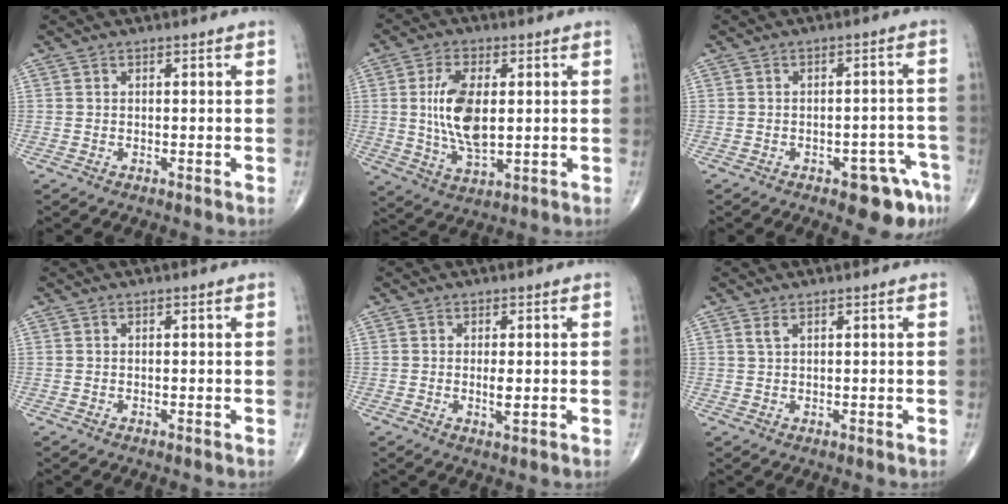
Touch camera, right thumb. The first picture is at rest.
{"total": 11.4, "force": [1.2, 5.5, 9.9], "torque": [-0.190, -0.011, 0.028]}
{"total": 7.8, "force": [-4.5, 3.1, 5.5], "torque": [-0.042, 0.032, -0.051]}
{"total": 0.0}
{"total": 2.2, "force": [-0.1, 0.5, 2.1], "torque": [-0.039, -0.006, -0.001]}
{"total": 1.1, "force": [0.7, 0.3, 0.8], "torque": [-0.017, 0.004, 0.018]}